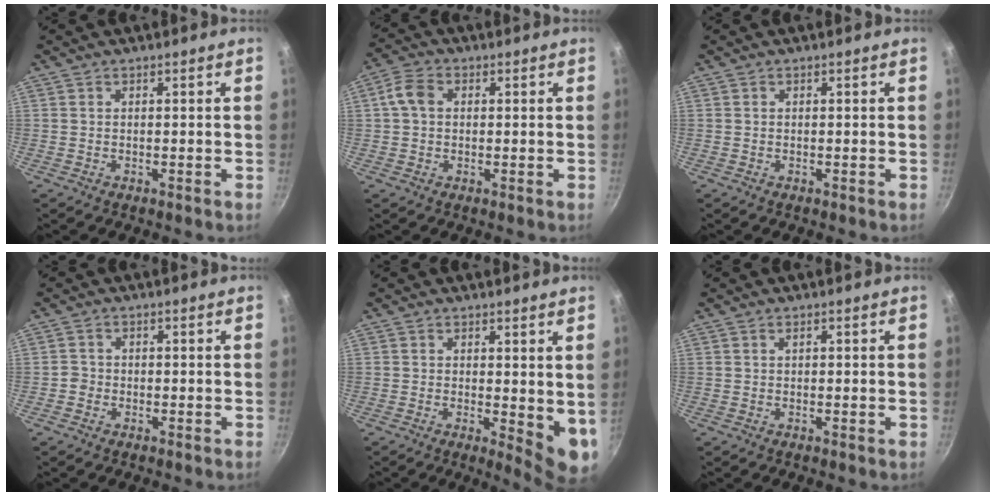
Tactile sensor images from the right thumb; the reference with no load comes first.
{"total": 5.0, "force": [0.7, 3.8, 3.2], "torque": [-0.056, 0.014, 0.003]}
{"total": 0.0}
{"total": 1.6, "force": [-0.7, 1.4, 0.3], "torque": [0.005, 0.006, -0.015]}
{"total": 7.2, "force": [0.7, 2.9, 6.6], "torque": [-0.074, -0.018, 0.013]}
{"total": 0.6, "force": [0.2, 0.2, 0.5], "torque": [-0.009, 0.001, 0.002]}